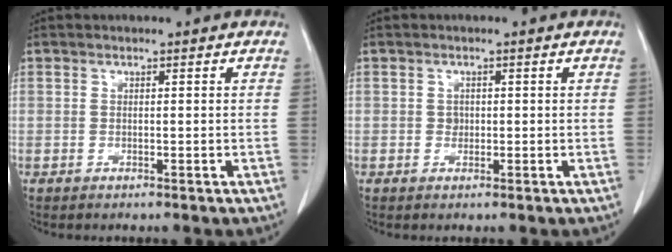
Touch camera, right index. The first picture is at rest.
{"total": 1.0, "force": [0.1, 0.9, 0.4], "torque": [-0.002, 0.005, 0.005]}